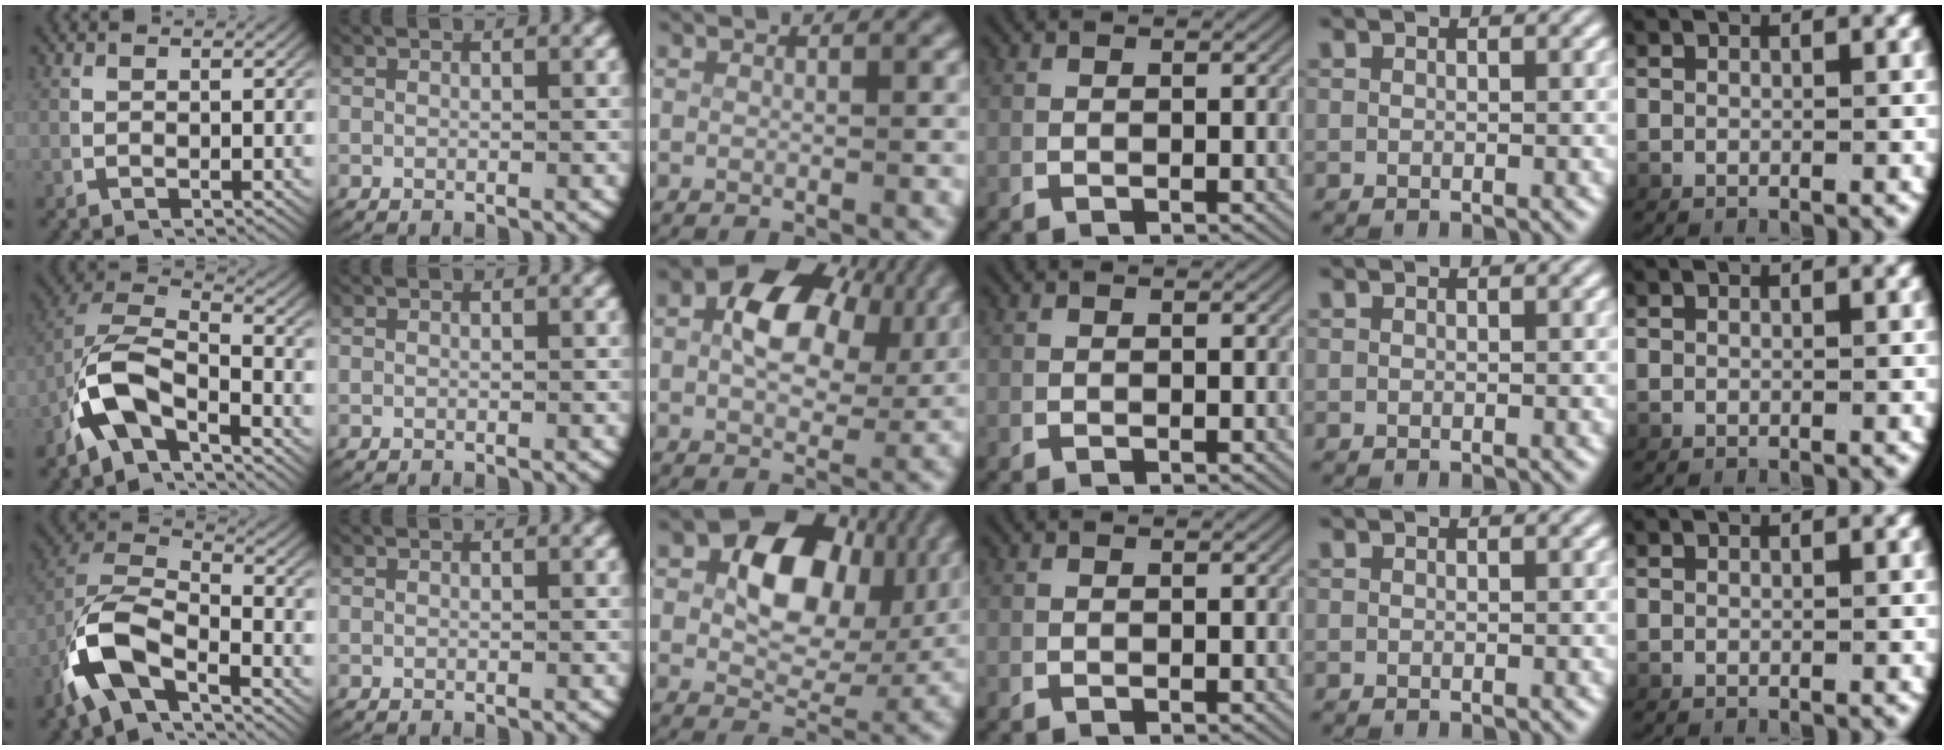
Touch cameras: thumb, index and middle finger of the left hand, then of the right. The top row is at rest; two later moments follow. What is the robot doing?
{"motion": "lift_and_place", "object": "fork"}